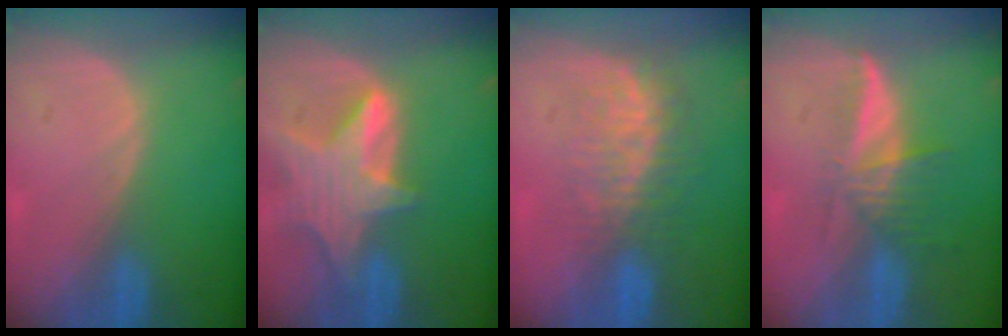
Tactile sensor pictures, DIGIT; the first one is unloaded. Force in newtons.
{"total": 8.2, "press": 7.3, "slide": 3.8}
{"total": 8.1, "press": 7.4, "slide": 3.2}
{"total": 6.0, "press": 5.2, "slide": 2.9}